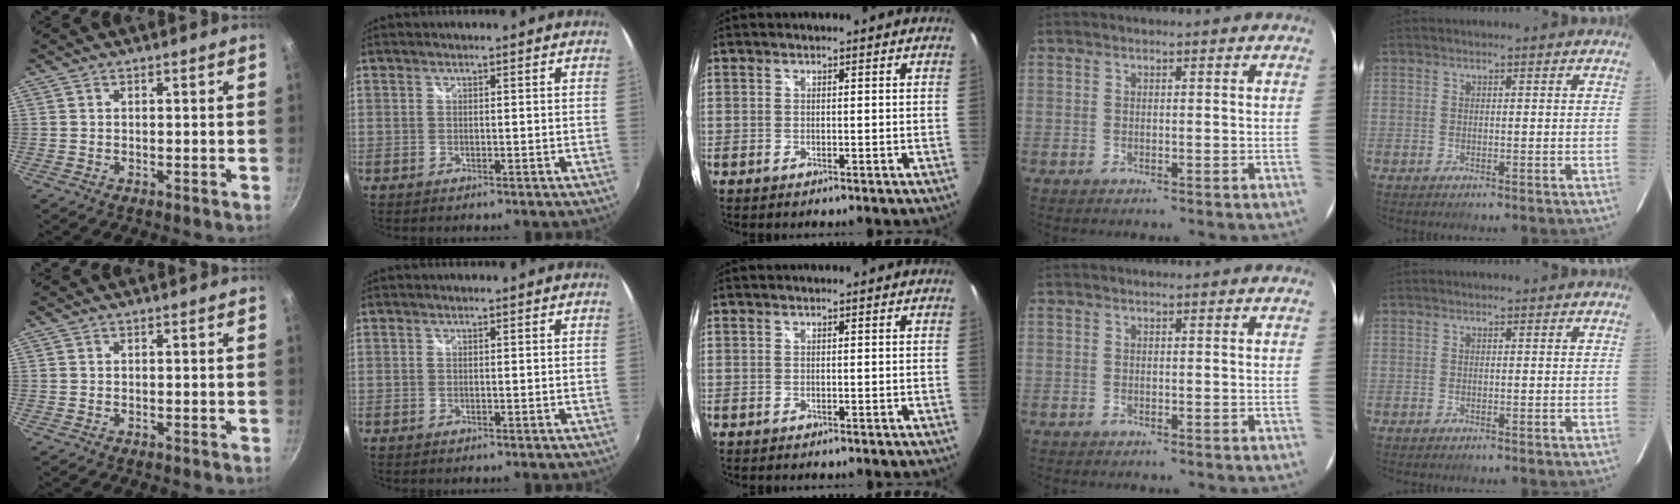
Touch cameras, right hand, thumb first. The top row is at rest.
{}